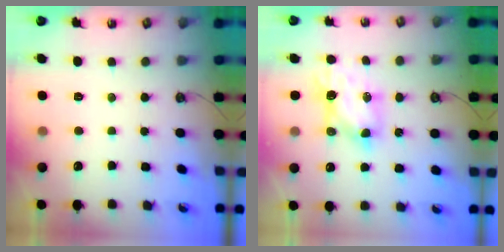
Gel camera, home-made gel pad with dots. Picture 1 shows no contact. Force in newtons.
{"total": 7.1, "press": 7.1, "slide": 0.2}